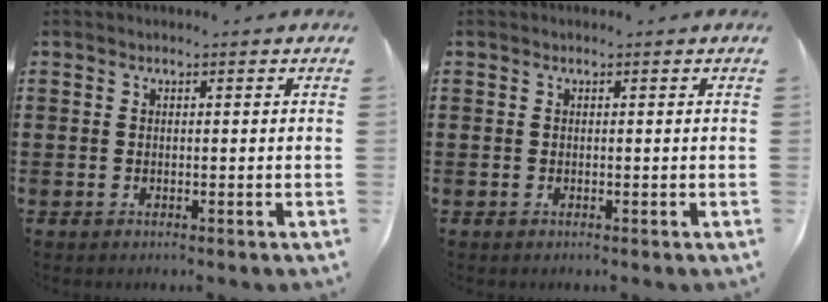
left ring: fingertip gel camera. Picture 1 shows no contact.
{"total": 0.0}